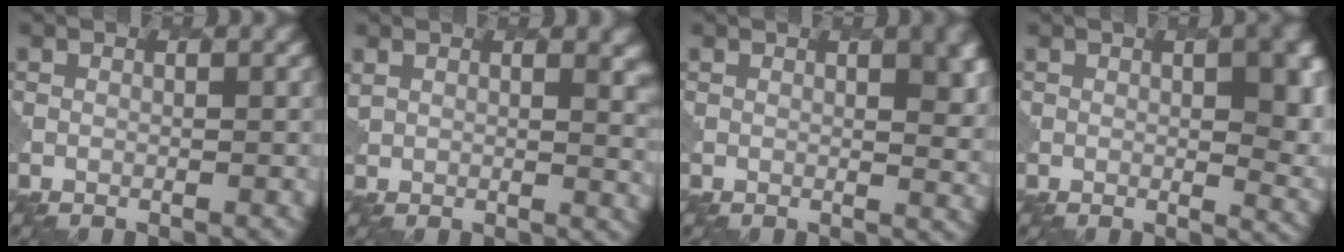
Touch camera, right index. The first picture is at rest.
{"total": 5.9, "force": [3.0, 3.3, 3.9], "torque": [-0.043, 0.002, 0.048]}
{"total": 6.2, "force": [1.8, 2.8, 5.2], "torque": [-0.026, 0.007, 0.022]}
{"total": 6.9, "force": [1.3, 2.8, 6.1], "torque": [-0.061, -0.004, 0.022]}